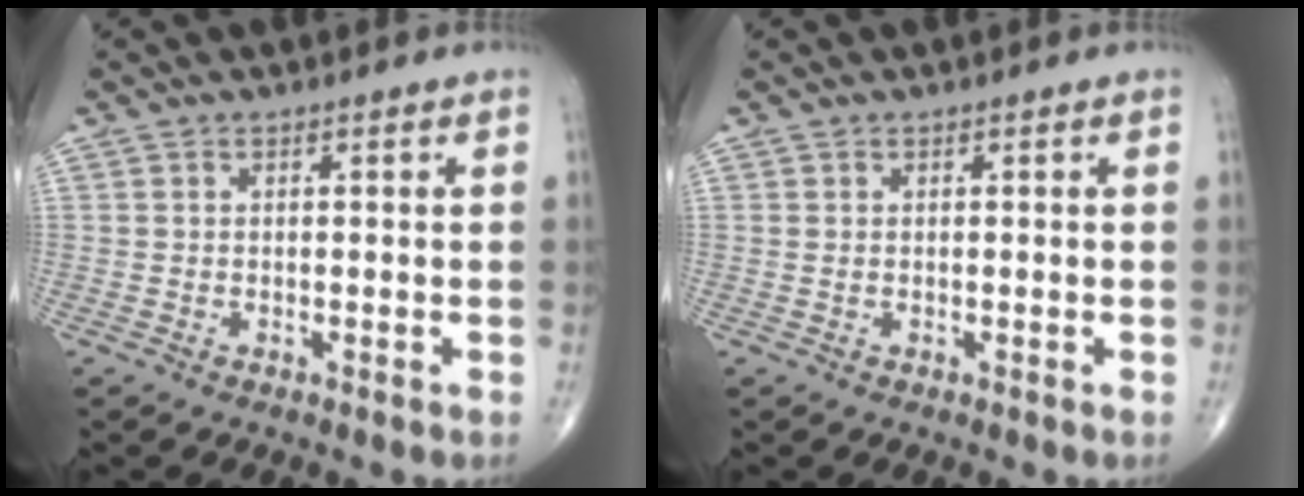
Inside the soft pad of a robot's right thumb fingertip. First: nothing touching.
{"total": 0.0}